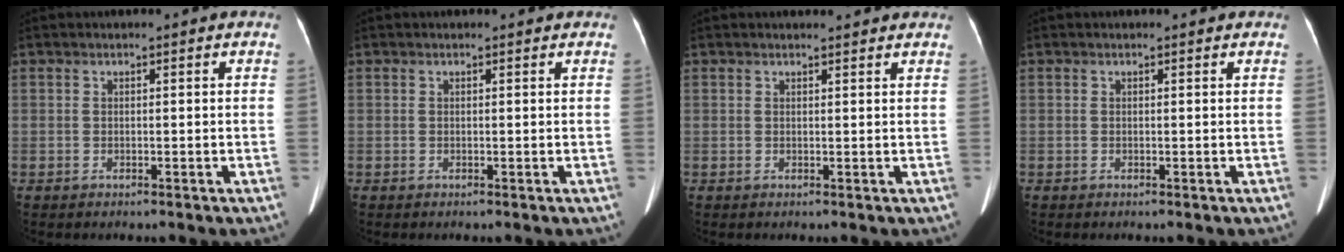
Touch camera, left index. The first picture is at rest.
{"total": 0.7, "force": [0.6, 0.4, 0.1], "torque": [-0.008, 0.002, 0.002]}
{"total": 2.8, "force": [2.7, 0.4, 0.5], "torque": [-0.013, 0.008, 0.029]}
{"total": 0.5, "force": [0.4, 0.3, 0.1], "torque": [-0.006, 0.004, 0.001]}